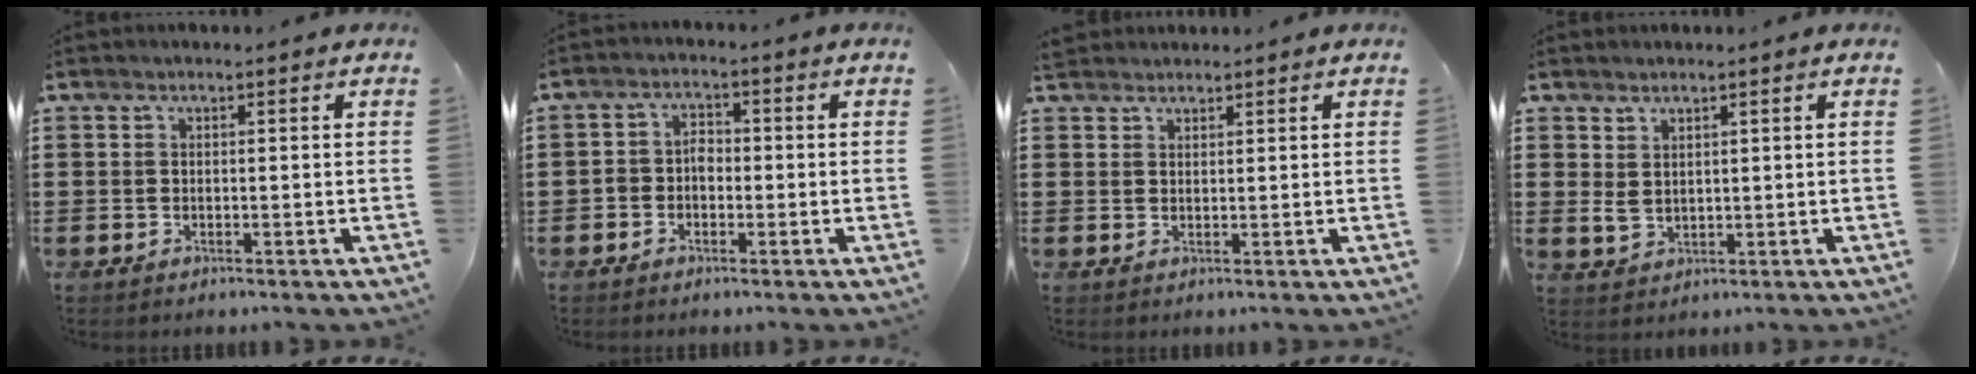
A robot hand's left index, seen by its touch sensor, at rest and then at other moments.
{"total": 2.6, "force": [-1.0, 1.9, 1.4], "torque": [-0.033, 0.008, -0.023]}
{"total": 1.6, "force": [1.5, 0.6, 0.1], "torque": [-0.007, 0.003, 0.030]}
{"total": 2.8, "force": [1.4, 1.9, 1.6], "torque": [-0.043, -0.001, 0.025]}